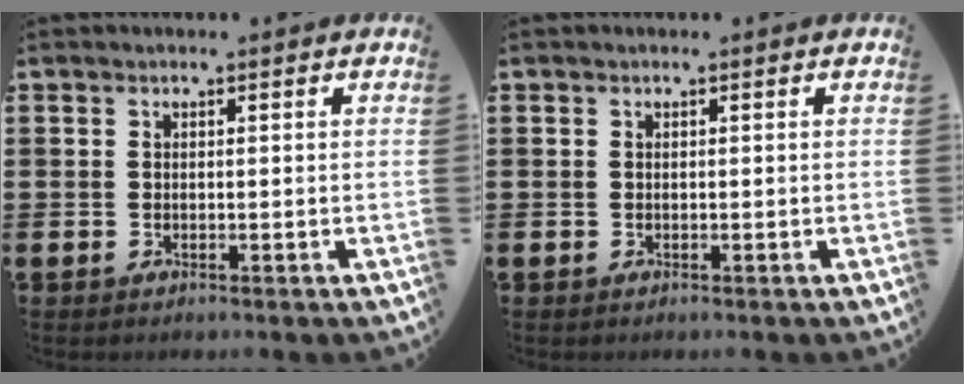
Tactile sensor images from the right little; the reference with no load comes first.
{"total": 0.0}